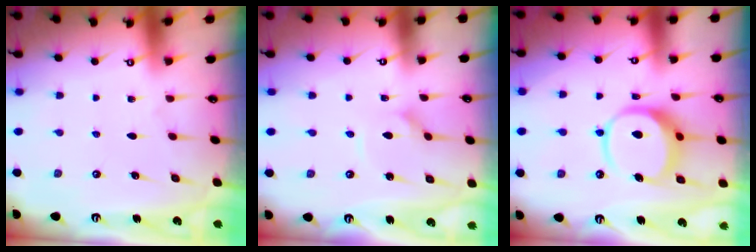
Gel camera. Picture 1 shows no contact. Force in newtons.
{"total": 3.3, "press": 3.3, "slide": 0.2}
{"total": 10.8, "press": 10.7, "slide": 1.4}